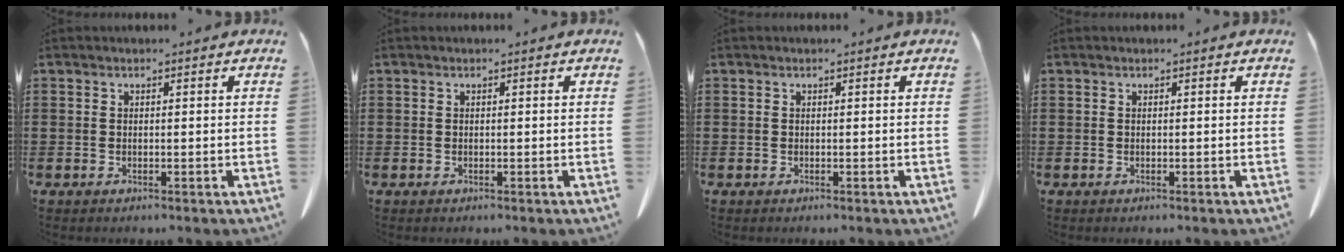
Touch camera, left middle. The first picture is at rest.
{"total": 0.0}
{"total": 0.0}
{"total": 0.0}